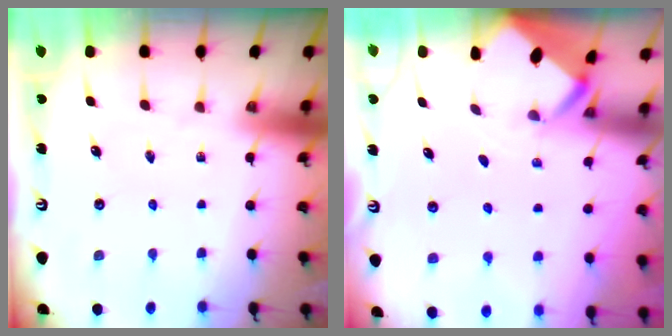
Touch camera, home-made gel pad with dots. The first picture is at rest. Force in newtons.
{"total": 1.9, "press": 1.9, "slide": 0.2}